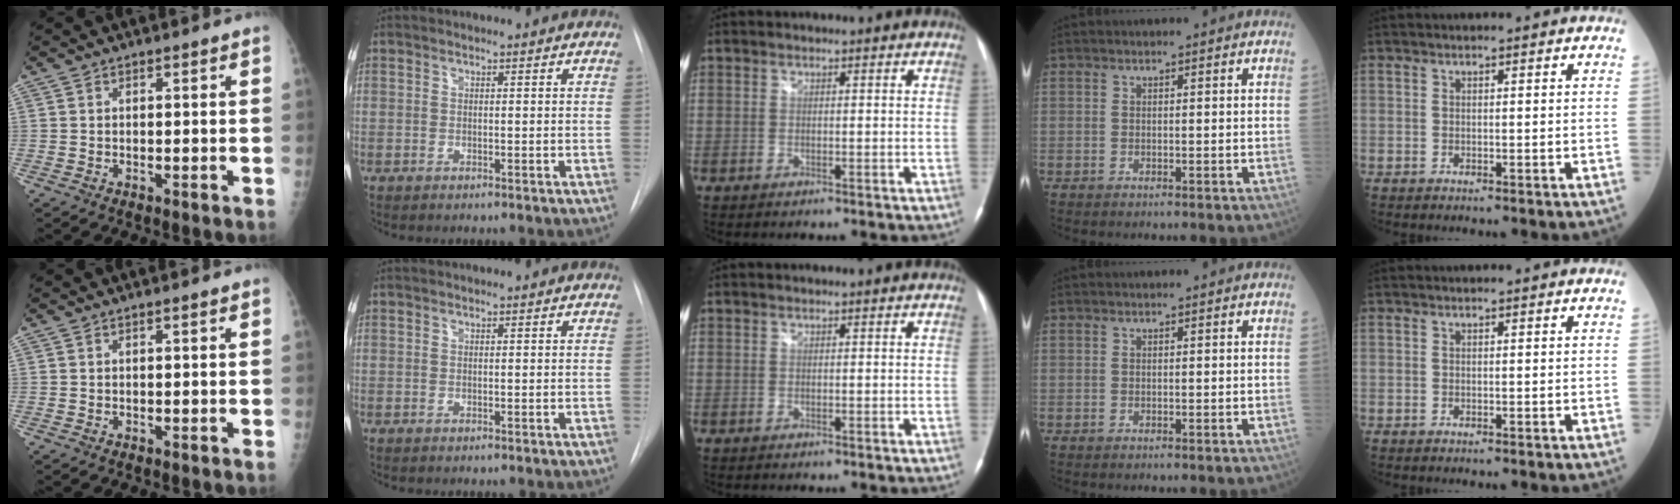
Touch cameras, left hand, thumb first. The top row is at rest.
{}